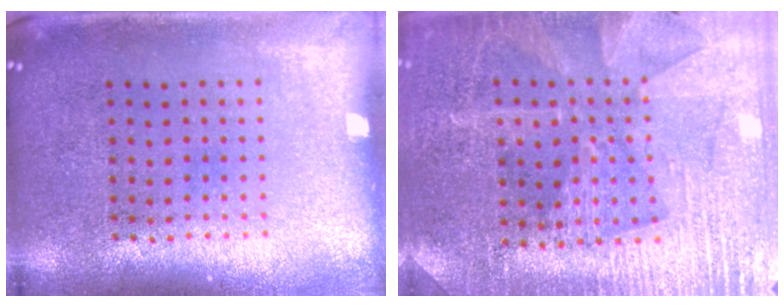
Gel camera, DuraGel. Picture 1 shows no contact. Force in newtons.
{"total": 3.1, "press": 3.0, "slide": 0.5}